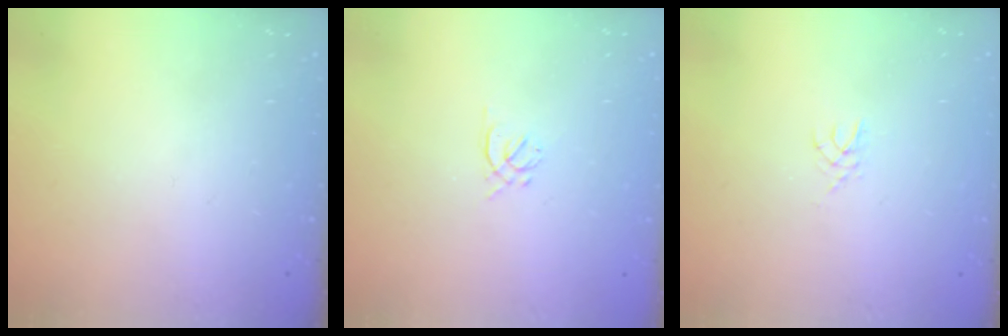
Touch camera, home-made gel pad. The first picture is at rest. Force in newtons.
{"total": 1.6, "press": 1.5, "slide": 0.6}
{"total": 2.5, "press": 2.4, "slide": 0.4}